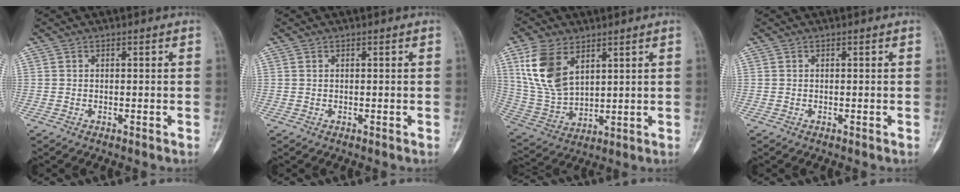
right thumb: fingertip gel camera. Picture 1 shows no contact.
{"total": 0.0}
{"total": 13.3, "force": [6.0, 7.8, 9.1], "torque": [-0.177, -0.021, 0.133]}
{"total": 0.0}